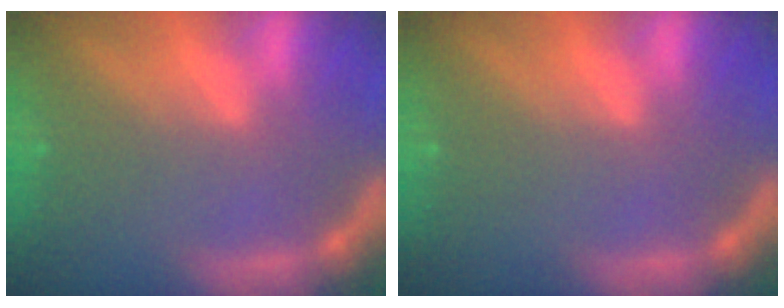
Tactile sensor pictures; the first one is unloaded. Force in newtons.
{"total": 0.0}